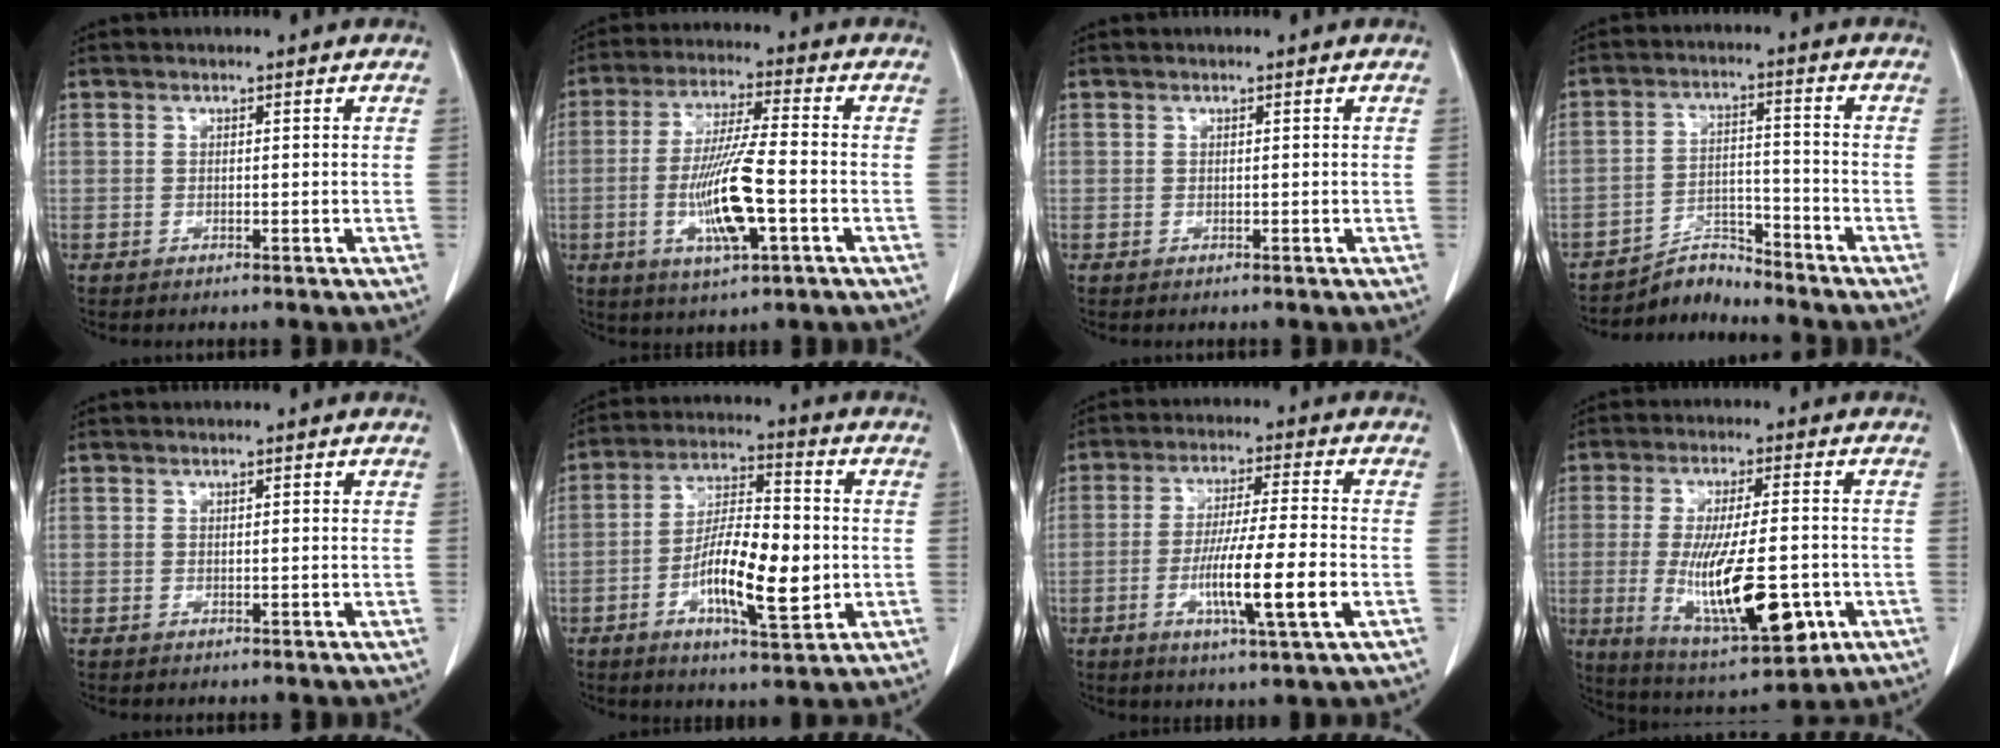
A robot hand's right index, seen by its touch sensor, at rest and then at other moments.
{"total": 11.6, "force": [-3.0, 1.3, 11.1], "torque": [-0.217, -0.009, -0.054]}
{"total": 0.0}
{"total": 5.1, "force": [-5.0, 0.3, -1.1], "torque": [0.022, 0.013, -0.083]}
{"total": 0.7, "force": [0.3, 0.2, 0.6], "torque": [-0.010, 0.001, 0.004]}
{"total": 12.8, "force": [-2.6, 3.5, 12.1], "torque": [-0.217, 0.000, -0.046]}
{"total": 11.5, "force": [-3.2, 0.1, 11.0], "torque": [-0.200, -0.014, -0.060]}
{"total": 16.9, "force": [-3.9, 4.5, 15.8], "torque": [-0.282, -0.020, -0.048]}